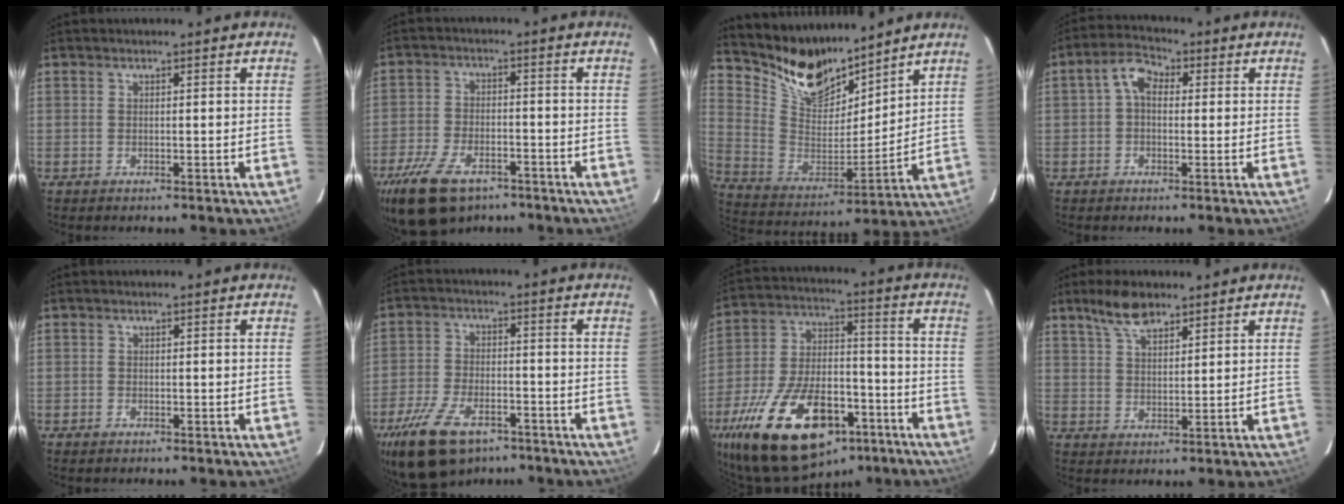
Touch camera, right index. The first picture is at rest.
{"total": 14.2, "force": [-9.3, 7.4, 7.7], "torque": [-0.187, -0.016, -0.164]}
{"total": 14.9, "force": [12.9, 6.0, 4.6], "torque": [-0.112, -0.011, 0.249]}
{"total": 4.5, "force": [0.3, 3.2, 3.1], "torque": [-0.059, 0.021, 0.001]}
{"total": 0.7, "force": [-0.6, 0.4, 0.1], "torque": [-0.003, 0.000, -0.012]}
{"total": 15.2, "force": [-10.0, 7.8, 8.5], "torque": [-0.198, -0.019, -0.175]}
{"total": 28.6, "force": [-16.7, 14.3, 18.2], "torque": [-0.366, -0.010, -0.255]}
{"total": 6.6, "force": [5.0, 2.5, 3.6], "torque": [-0.066, 0.011, 0.094]}